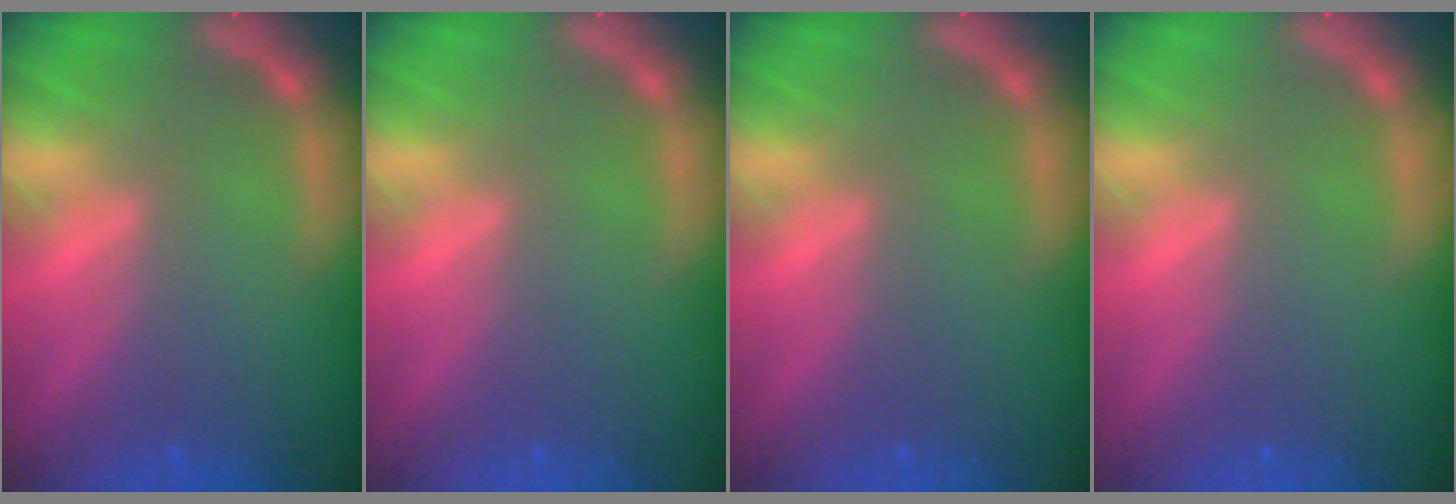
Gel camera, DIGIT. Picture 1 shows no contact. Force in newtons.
{"total": 0.0}
{"total": 0.0}
{"total": 0.0}